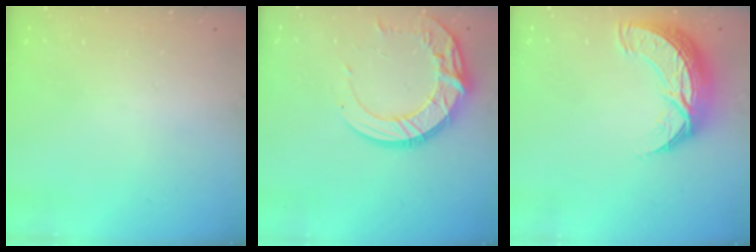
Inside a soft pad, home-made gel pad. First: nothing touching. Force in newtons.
{"total": 13.6, "press": 13.5, "slide": 1.2}
{"total": 10.8, "press": 10.7, "slide": 1.0}